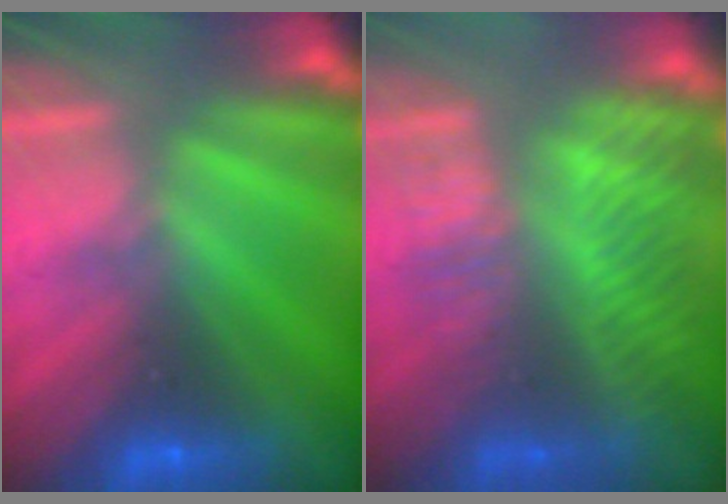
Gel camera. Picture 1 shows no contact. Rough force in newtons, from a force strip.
{"total": 4.7}